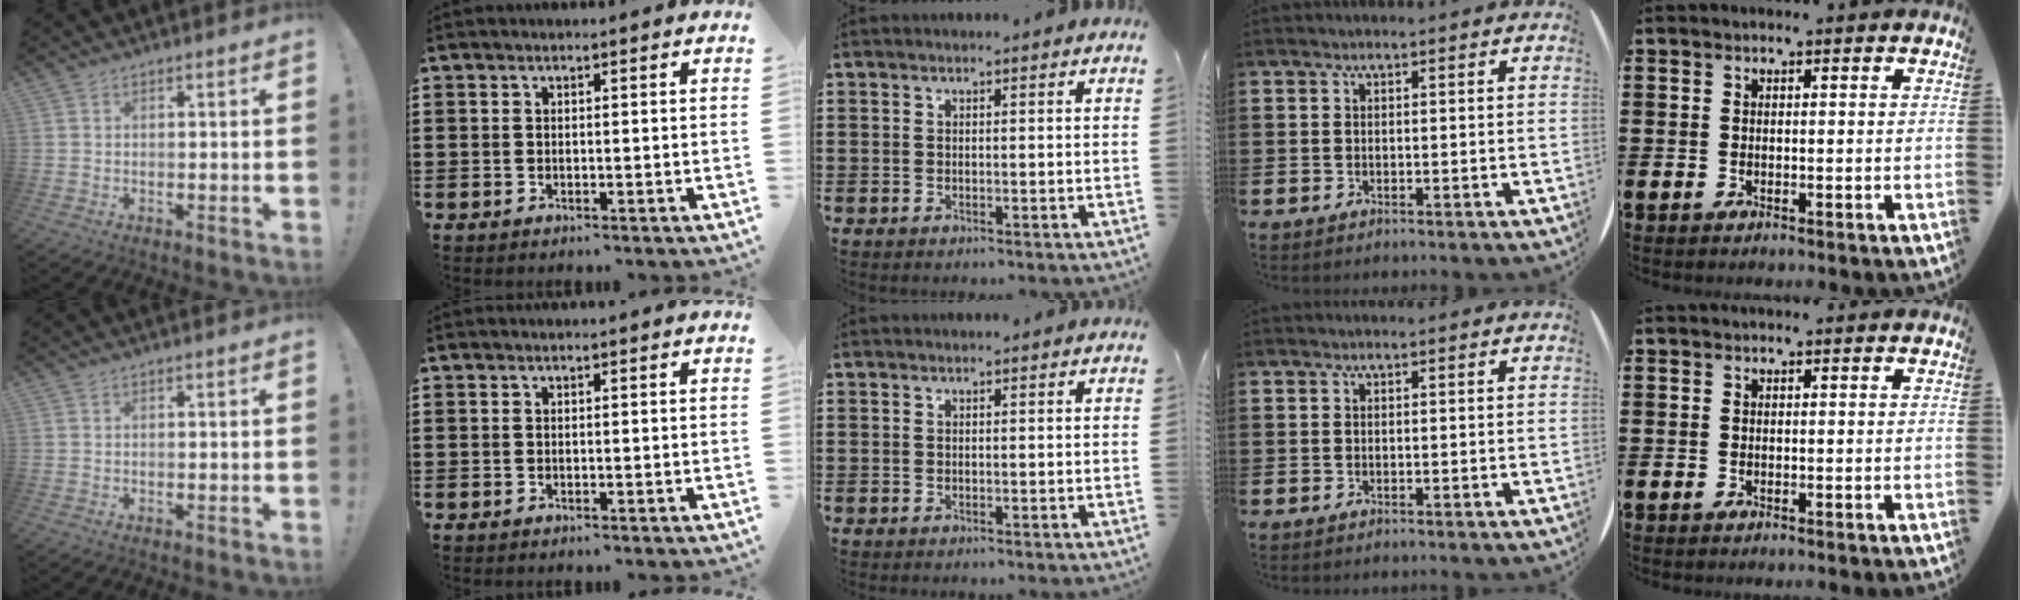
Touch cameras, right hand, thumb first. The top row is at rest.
{}